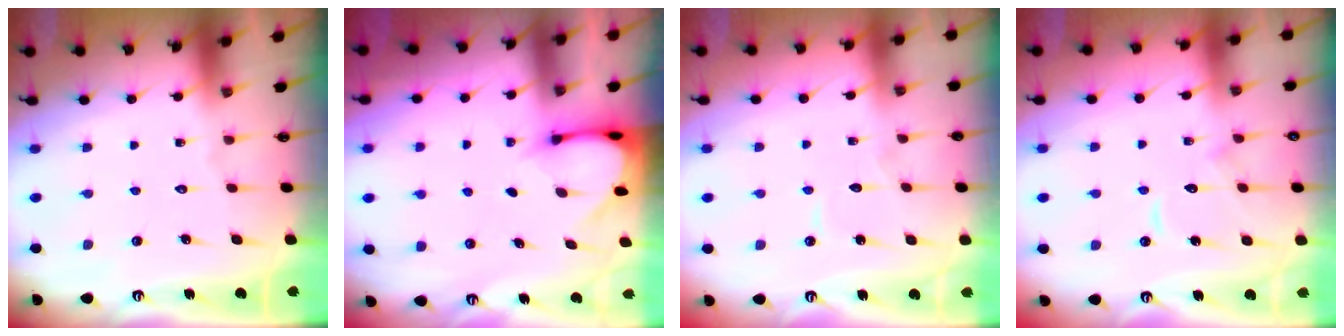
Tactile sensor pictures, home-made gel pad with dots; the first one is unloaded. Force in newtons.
{"total": 2.8, "press": 2.8, "slide": 0.2}
{"total": 3.2, "press": 3.2, "slide": 0.1}
{"total": 7.7, "press": 7.7, "slide": 0.8}